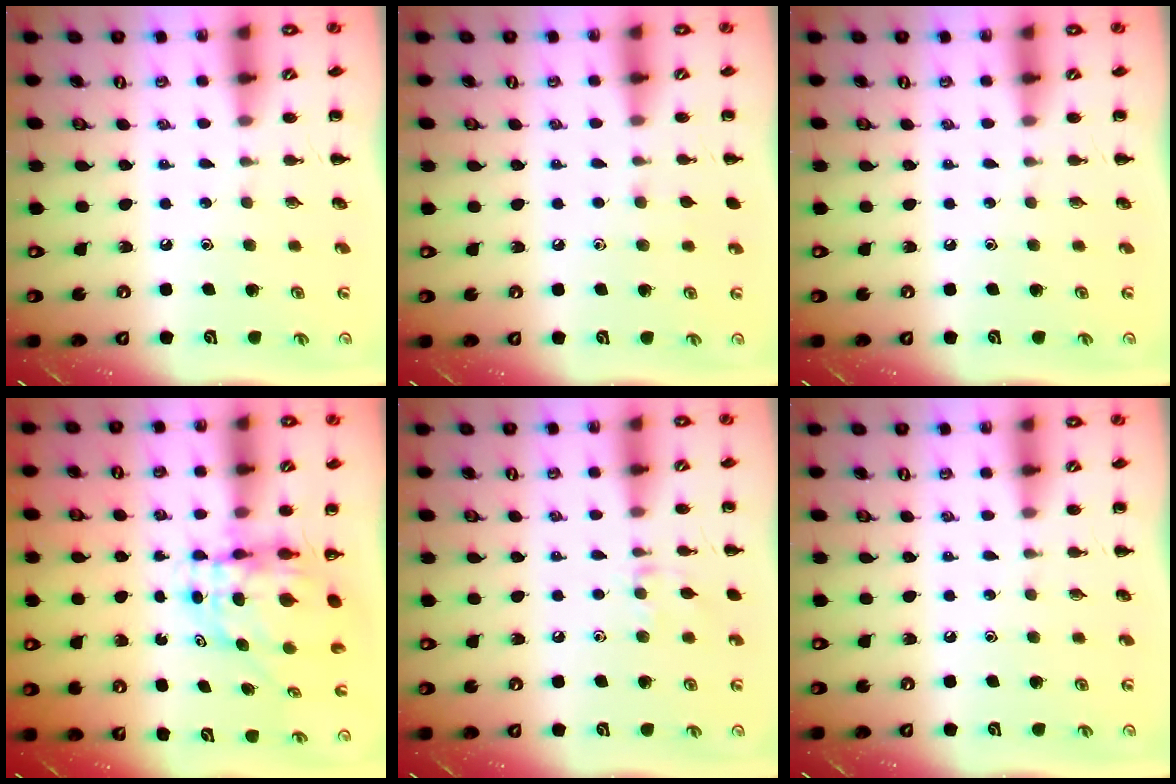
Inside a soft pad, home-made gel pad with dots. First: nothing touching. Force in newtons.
{"total": 3.9, "press": 3.7, "slide": 1.4}
{"total": 0.0}
{"total": 6.5, "press": 6.3, "slide": 1.5}
{"total": 7.1, "press": 6.9, "slide": 1.5}
{"total": 0.0}